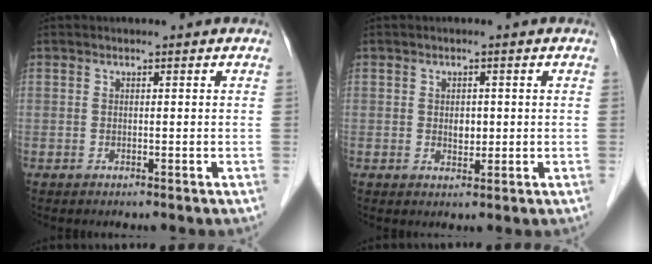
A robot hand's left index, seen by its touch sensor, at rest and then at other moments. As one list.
[{"total": 2.1, "force": [0.1, 1.4, 1.6], "torque": [-0.027, -0.002, 0.004]}]